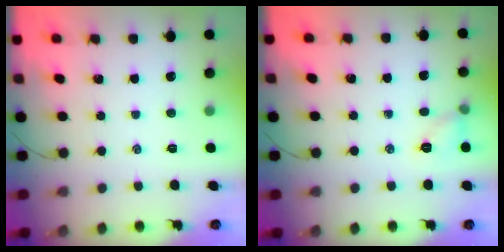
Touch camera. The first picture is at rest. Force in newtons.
{"total": 5.9, "press": 5.9, "slide": 0.8}